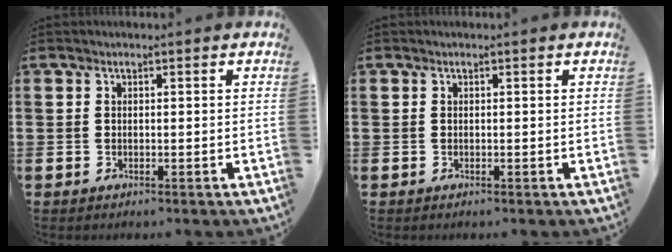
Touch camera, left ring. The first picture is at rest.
{"total": 0.0}